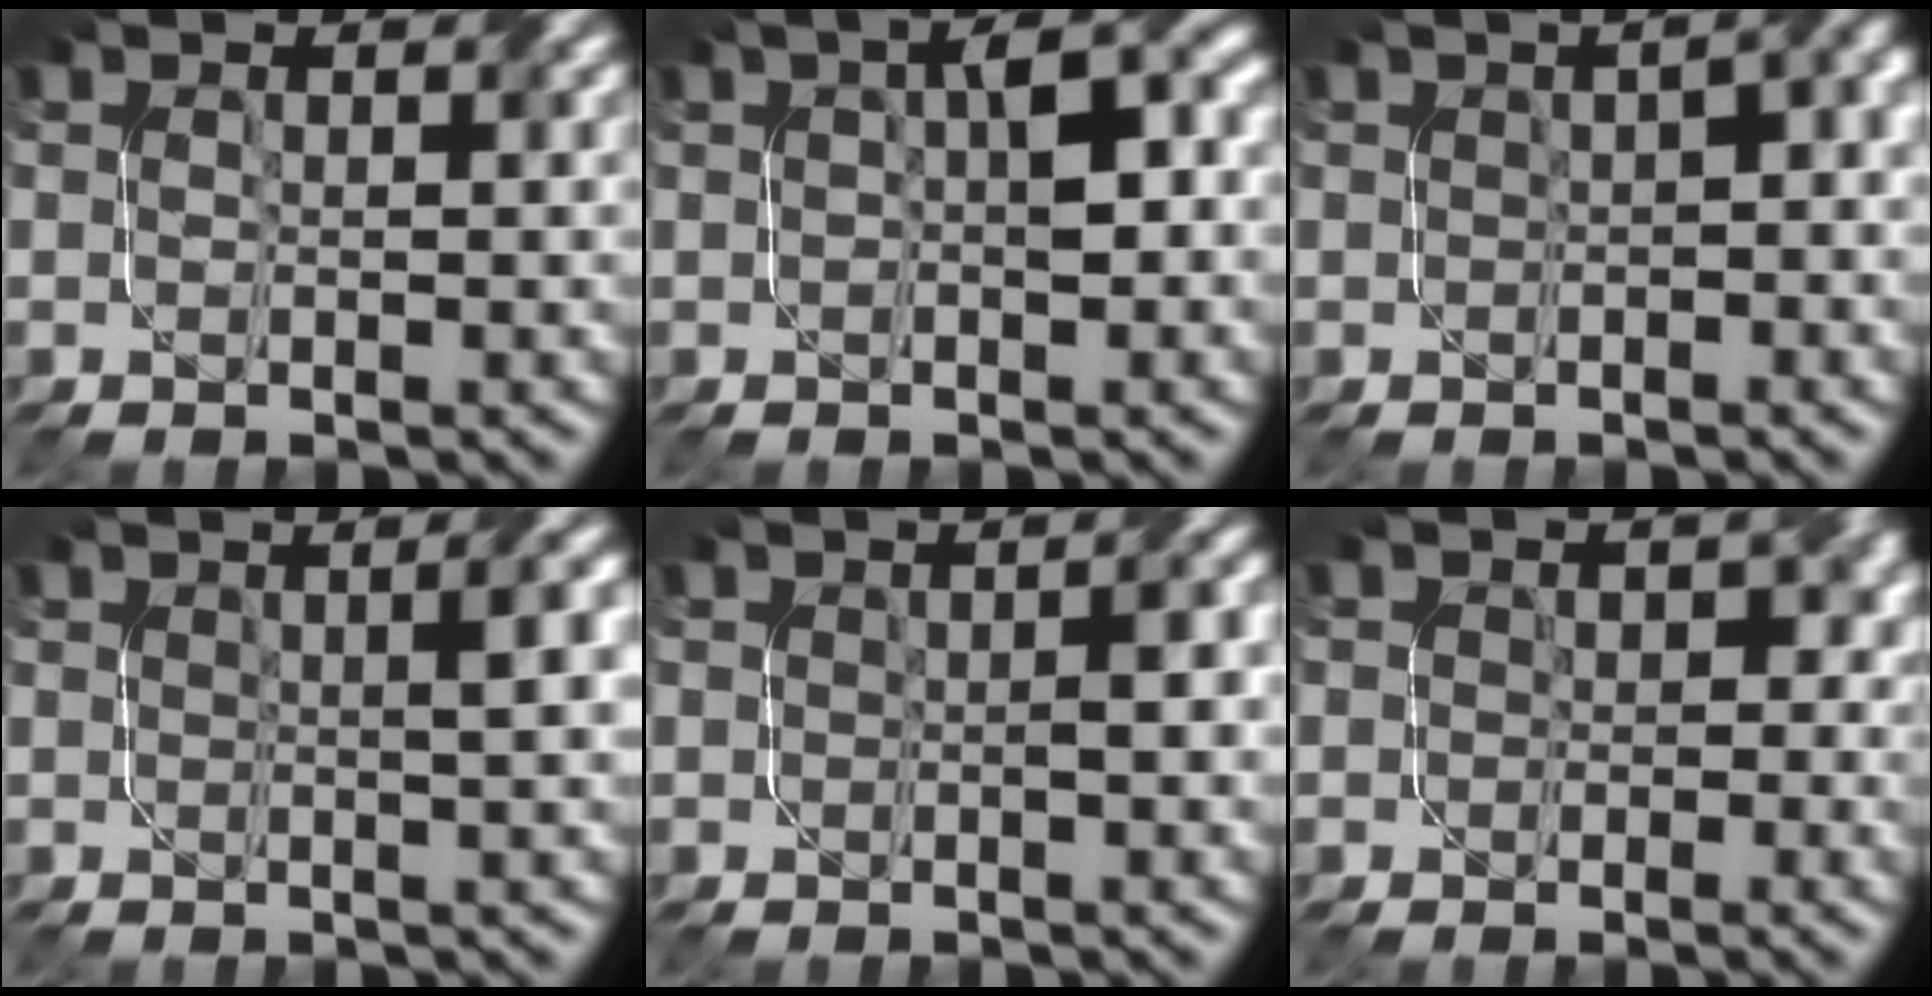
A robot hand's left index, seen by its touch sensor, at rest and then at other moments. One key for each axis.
{"total": 4.1, "fx": 0.3, "fy": 1.5, "fz": 3.8, "tx": -0.056, "ty": 0.015, "tz": 0.006}
{"total": 9.4, "fx": 0.9, "fy": 4.5, "fz": 8.2, "tx": -0.034, "ty": 0.038, "tz": -0.020}
{"total": 2.6, "fx": 0.2, "fy": 0.6, "fz": 2.6, "tx": -0.023, "ty": 0.013, "tz": 0.002}
{"total": 1.6, "fx": -0.6, "fy": 0.5, "fz": 1.4, "tx": -0.016, "ty": 0.006, "tz": -0.007}
{"total": 3.7, "fx": -0.3, "fy": 3.1, "fz": 2.0, "tx": 0.000, "ty": 0.009, "tz": -0.006}